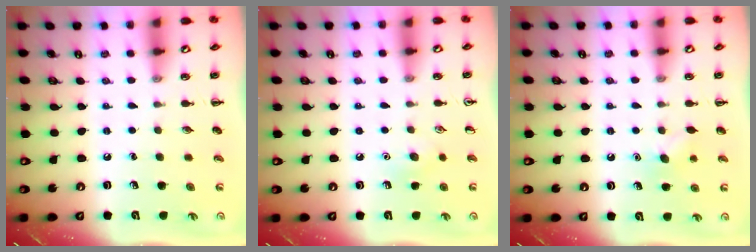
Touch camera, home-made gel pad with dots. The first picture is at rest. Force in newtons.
{"total": 6.5, "press": 6.2, "slide": 1.8}
{"total": 6.2, "press": 6.0, "slide": 1.5}